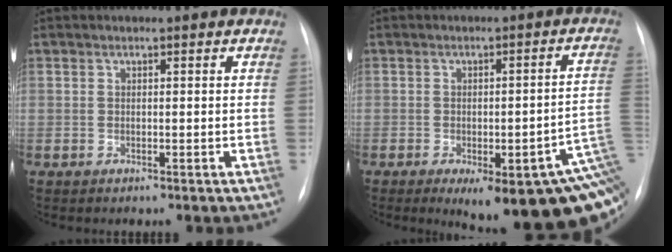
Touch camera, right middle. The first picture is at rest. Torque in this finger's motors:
{"motor_torque": [1.09, -1.05, 0.67, 0.10]}